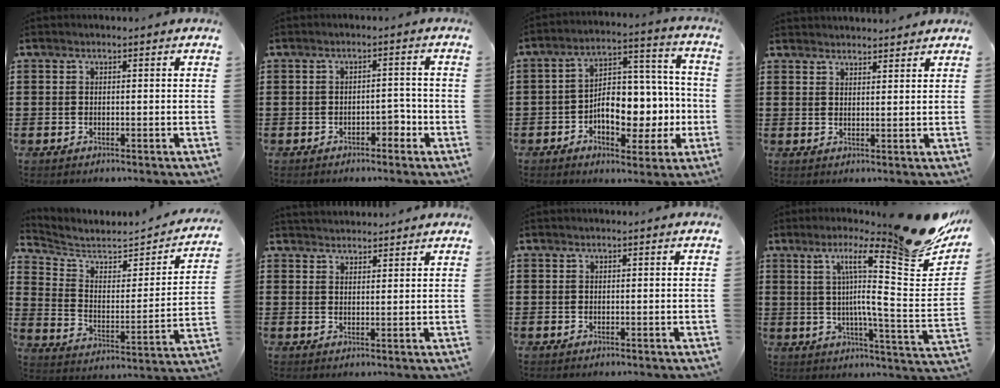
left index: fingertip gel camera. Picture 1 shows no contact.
{"total": 2.5, "force": [-1.8, 1.1, 1.4], "torque": [-0.029, 0.005, -0.036]}
{"total": 9.6, "force": [-2.6, 5.8, 7.2], "torque": [-0.096, 0.005, -0.047]}
{"total": 2.4, "force": [2.4, 0.1, -0.4], "torque": [0.001, -0.004, 0.047]}
{"total": 4.2, "force": [3.7, 1.3, 1.5], "torque": [-0.054, -0.031, 0.054]}
{"total": 2.2, "force": [2.2, 0.2, -0.5], "torque": [0.003, -0.002, 0.043]}
{"total": 0.0}
{"total": 16.4, "force": [10.1, 0.9, 12.9], "torque": [-0.210, -0.081, 0.142]}